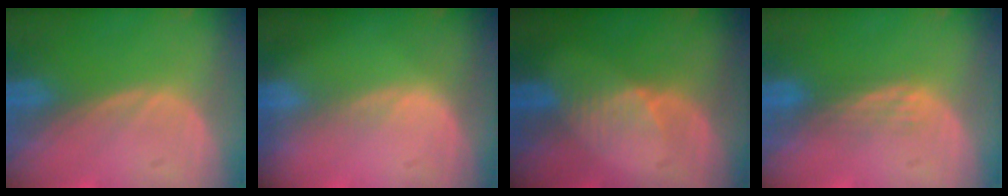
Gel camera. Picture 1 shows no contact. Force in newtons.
{"total": 0.8, "press": 0.5, "slide": 0.7}
{"total": 2.7, "press": 2.7, "slide": 0.3}
{"total": 2.2, "press": 2.2, "slide": 0.2}